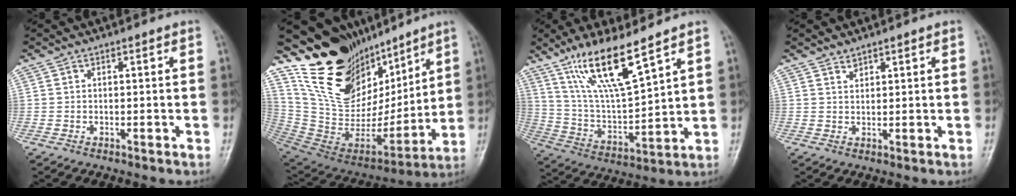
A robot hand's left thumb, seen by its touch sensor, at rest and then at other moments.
{"total": 24.5, "force": [17.4, 12.8, 11.6], "torque": [-0.150, -0.081, 0.316]}
{"total": 14.5, "force": [9.9, 2.7, 10.3], "torque": [-0.186, -0.053, 0.206]}
{"total": 1.4, "force": [1.3, 0.6, 0.2], "torque": [0.008, -0.011, 0.020]}